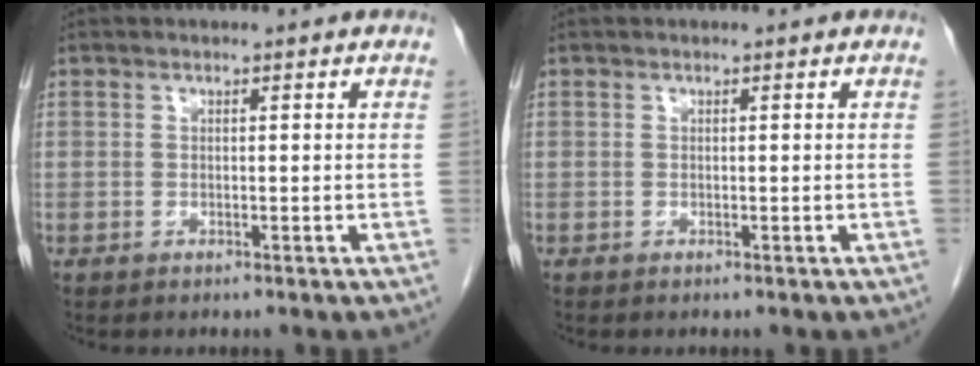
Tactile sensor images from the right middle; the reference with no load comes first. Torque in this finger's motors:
{"motor_torque": [0.20, -0.19, 0.04, 0.01]}